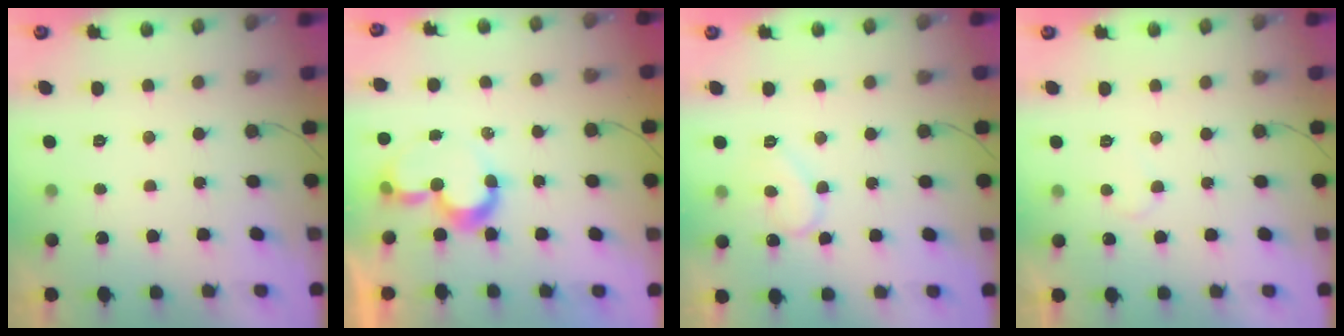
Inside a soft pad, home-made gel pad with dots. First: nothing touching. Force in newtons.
{"total": 8.5, "press": 8.5, "slide": 0.5}
{"total": 8.7, "press": 8.6, "slide": 0.6}
{"total": 5.2, "press": 5.2, "slide": 0.5}